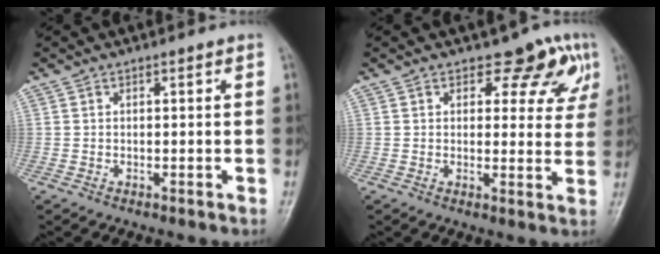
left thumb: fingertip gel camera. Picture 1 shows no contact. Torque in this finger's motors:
{"motor_torque": [0.04, 0.42, -0.07, -0.02, -0.02]}